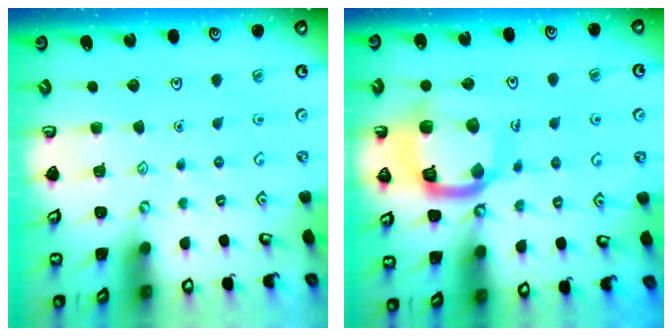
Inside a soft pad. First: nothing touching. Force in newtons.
{"total": 16.5, "press": 16.4, "slide": 1.8}